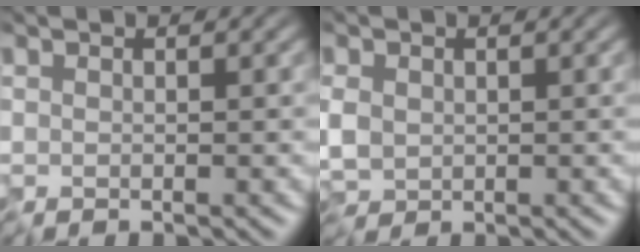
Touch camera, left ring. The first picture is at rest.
{"total": 2.7, "force": [0.0, 2.2, 1.5], "torque": [-0.044, -0.002, -0.002]}